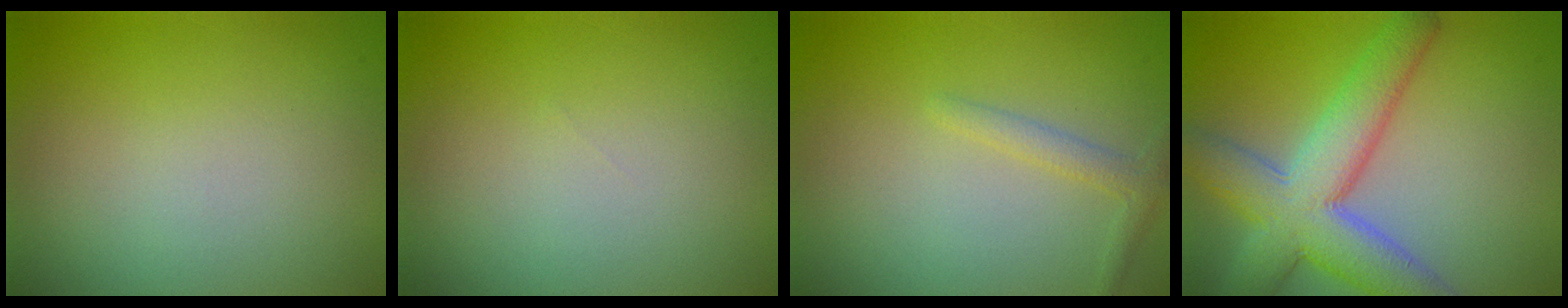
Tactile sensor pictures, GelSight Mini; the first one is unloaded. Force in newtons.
{"total": 0.0}
{"total": 1.4, "press": 1.4, "slide": 0.1}
{"total": 8.3, "press": 8.3, "slide": 0.4}